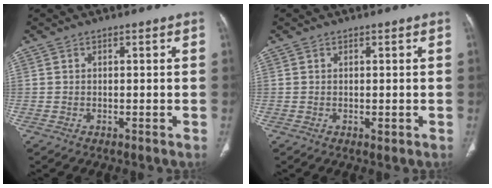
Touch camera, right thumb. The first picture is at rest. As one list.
[{"total": 0.8, "force": [-0.1, 0.4, 0.6], "torque": [-0.010, -0.003, 0.000]}]